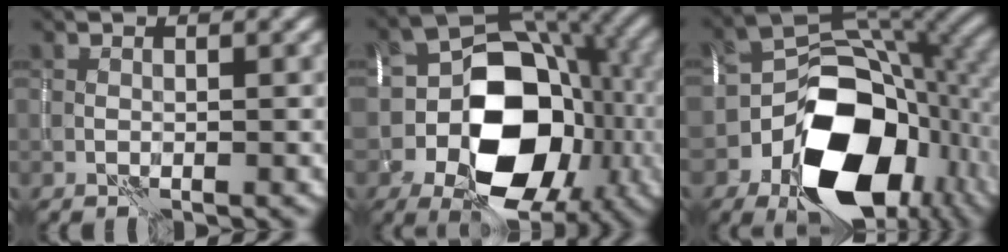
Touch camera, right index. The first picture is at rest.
{"total": 14.4, "force": [-4.0, 9.6, 9.9], "torque": [-0.124, -0.009, -0.069]}
{"total": 15.4, "force": [-5.9, 9.8, 10.3], "torque": [-0.146, -0.022, -0.094]}